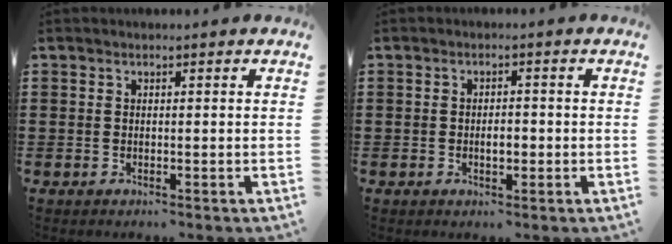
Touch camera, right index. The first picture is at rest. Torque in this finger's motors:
{"motor_torque": [0.04, -0.04, 0.03, 0.02]}